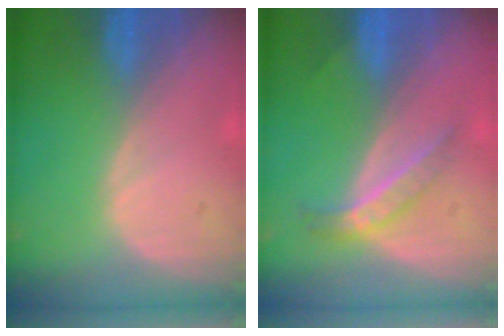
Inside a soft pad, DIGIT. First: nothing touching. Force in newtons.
{"total": 4.4, "press": 3.9, "slide": 2.1}